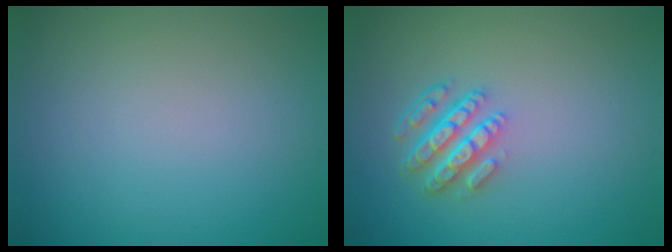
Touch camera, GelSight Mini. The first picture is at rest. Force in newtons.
{"total": 4.5, "press": 3.4, "slide": 3.0}